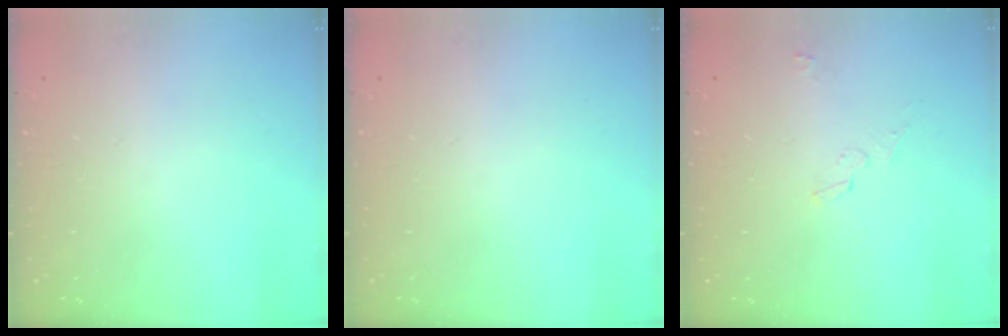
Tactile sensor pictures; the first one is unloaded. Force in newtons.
{"total": 0.0}
{"total": 3.0, "press": 2.9, "slide": 0.8}